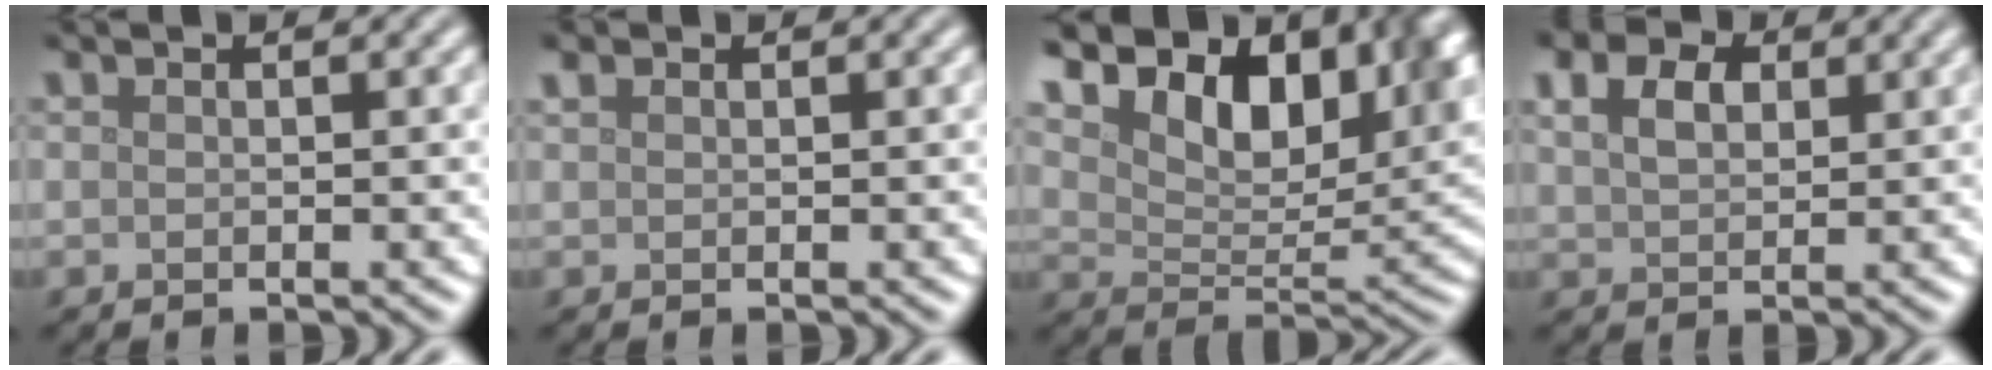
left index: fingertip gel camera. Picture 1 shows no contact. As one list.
[{"total": 0.6, "force": [0.5, 0.3, 0.2], "torque": [-0.002, 0.003, 0.010]}, {"total": 13.2, "force": [7.7, 6.9, 8.3], "torque": [-0.132, 0.015, 0.130]}, {"total": 4.0, "force": [1.8, 2.5, 2.5], "torque": [-0.050, 0.013, 0.024]}]